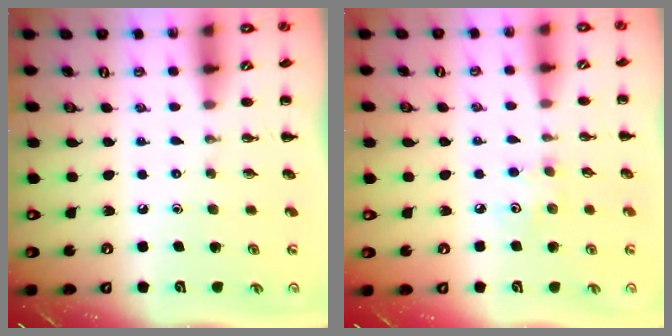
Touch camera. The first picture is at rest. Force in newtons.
{"total": 3.3, "press": 3.2, "slide": 0.8}